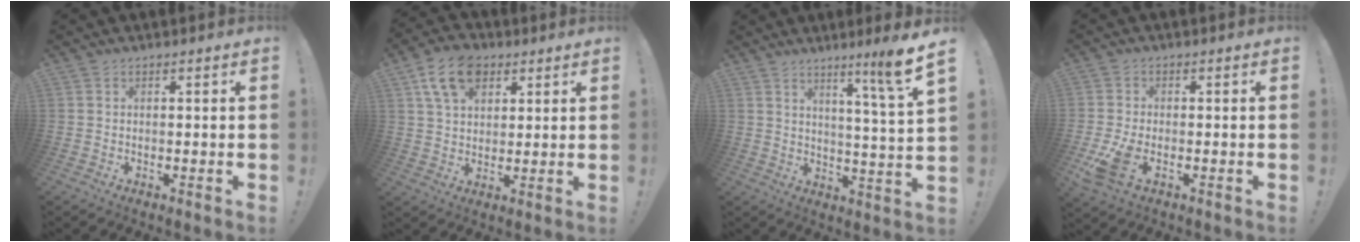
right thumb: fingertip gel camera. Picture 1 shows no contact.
{"total": 12.1, "force": [6.0, 8.0, 6.8], "torque": [-0.111, -0.011, 0.115]}
{"total": 9.9, "force": [5.6, -1.9, 7.9], "torque": [-0.113, -0.040, 0.074]}
{"total": 7.4, "force": [-2.9, 3.9, 5.6], "torque": [-0.123, -0.006, -0.048]}